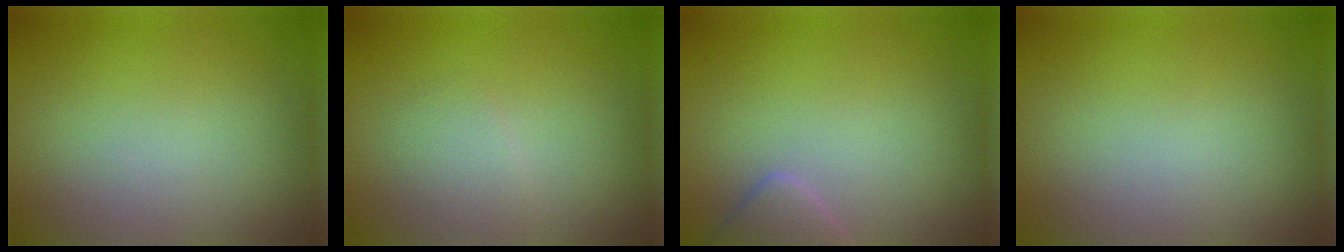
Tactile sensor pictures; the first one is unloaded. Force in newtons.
{"total": 1.4, "press": 1.4, "slide": 0.1}
{"total": 1.8, "press": 1.8, "slide": 0.2}
{"total": 0.0}